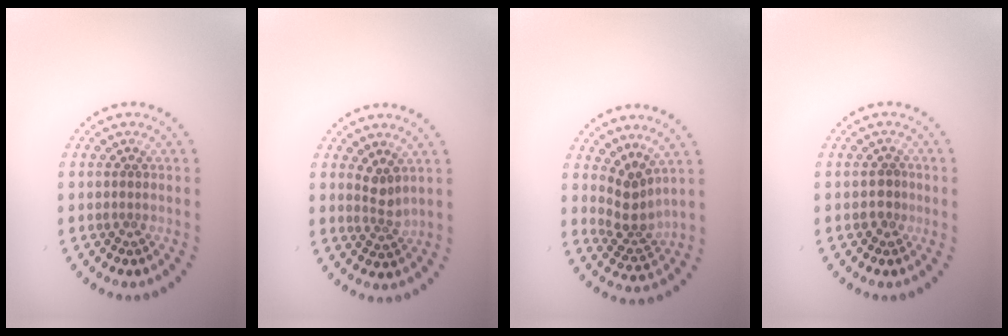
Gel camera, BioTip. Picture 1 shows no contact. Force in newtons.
{"total": 1.8, "press": 1.3, "slide": 1.3}
{"total": 2.9, "press": 2.0, "slide": 2.1}
{"total": 1.2, "press": 1.0, "slide": 0.7}